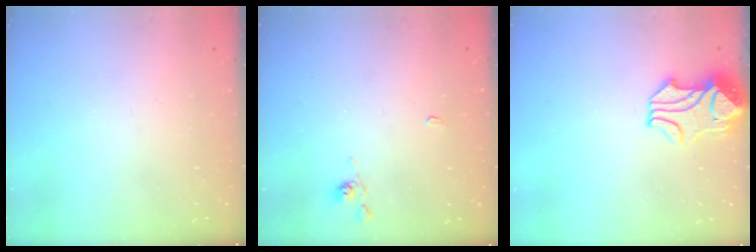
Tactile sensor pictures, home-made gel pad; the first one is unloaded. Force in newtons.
{"total": 2.6, "press": 2.6, "slide": 0.6}
{"total": 5.2, "press": 5.1, "slide": 1.0}